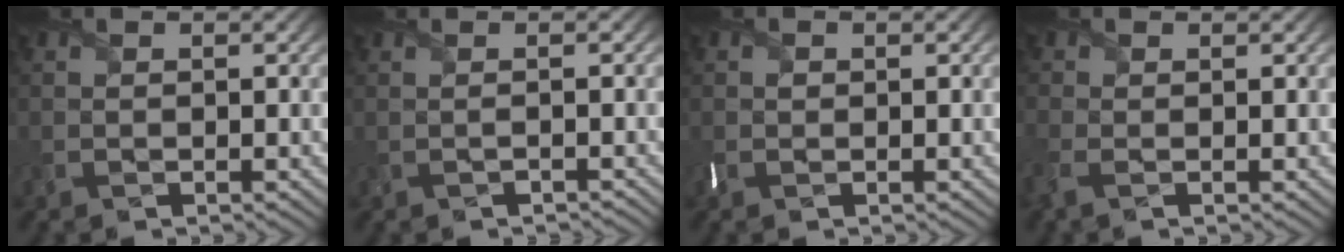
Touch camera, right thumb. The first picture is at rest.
{"total": 0.9, "force": [-0.3, 0.0, 0.8], "torque": [-0.018, -0.002, -0.009]}
{"total": 0.7, "force": [0.1, 0.7, 0.2], "torque": [-0.001, -0.002, -0.001]}
{"total": 2.6, "force": [-1.0, 1.5, 1.9], "torque": [-0.061, -0.009, -0.029]}